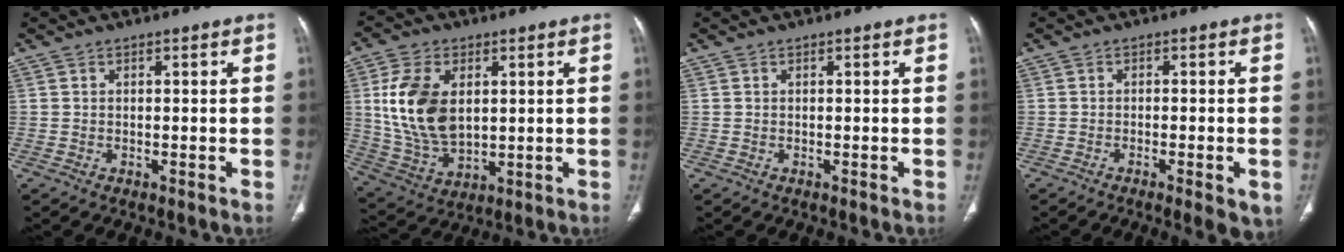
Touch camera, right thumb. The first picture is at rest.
{"total": 15.0, "force": [2.9, 9.3, 11.4], "torque": [-0.216, -0.012, 0.066]}
{"total": 0.0}
{"total": 6.1, "force": [-3.0, 1.4, 5.1], "torque": [-0.066, -0.004, -0.041]}